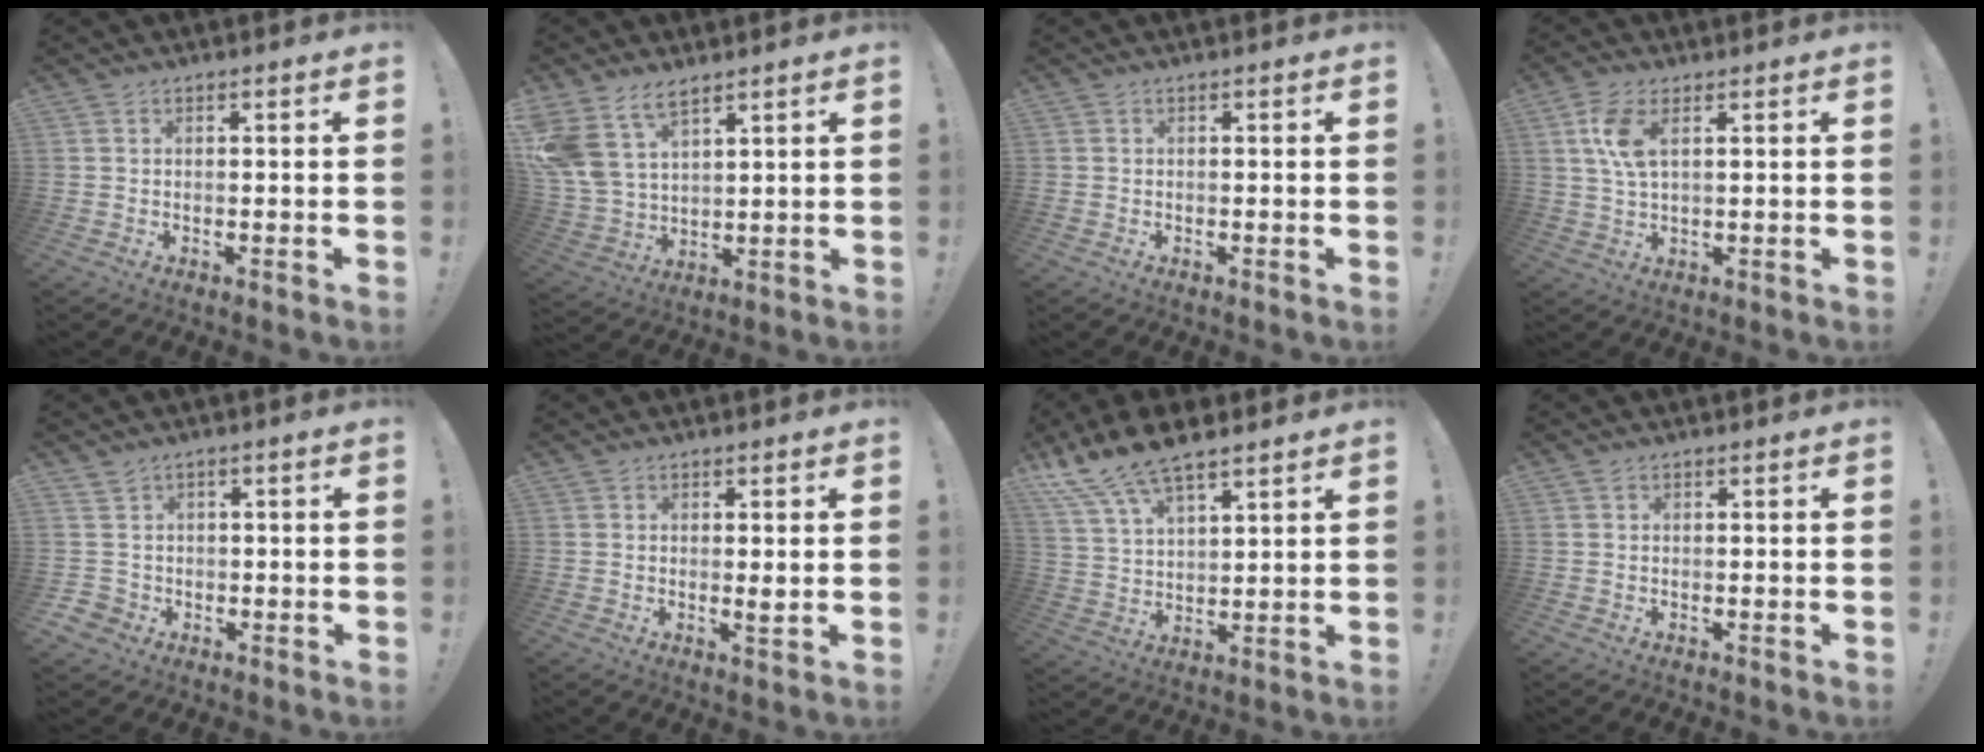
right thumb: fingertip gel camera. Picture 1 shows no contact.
{"total": 12.0, "force": [8.2, 6.4, 5.9], "torque": [-0.141, -0.041, 0.162]}
{"total": 0.0}
{"total": 7.9, "force": [2.8, 3.3, 6.7], "torque": [-0.140, -0.001, 0.050]}
{"total": 4.1, "force": [1.0, 3.9, 0.8], "torque": [-0.020, 0.004, 0.024]}
{"total": 2.3, "force": [0.4, 0.3, 2.2], "torque": [-0.022, -0.010, 0.004]}
{"total": 11.9, "force": [9.7, 3.9, 5.6], "torque": [-0.120, -0.051, 0.182]}
{"total": 0.0}